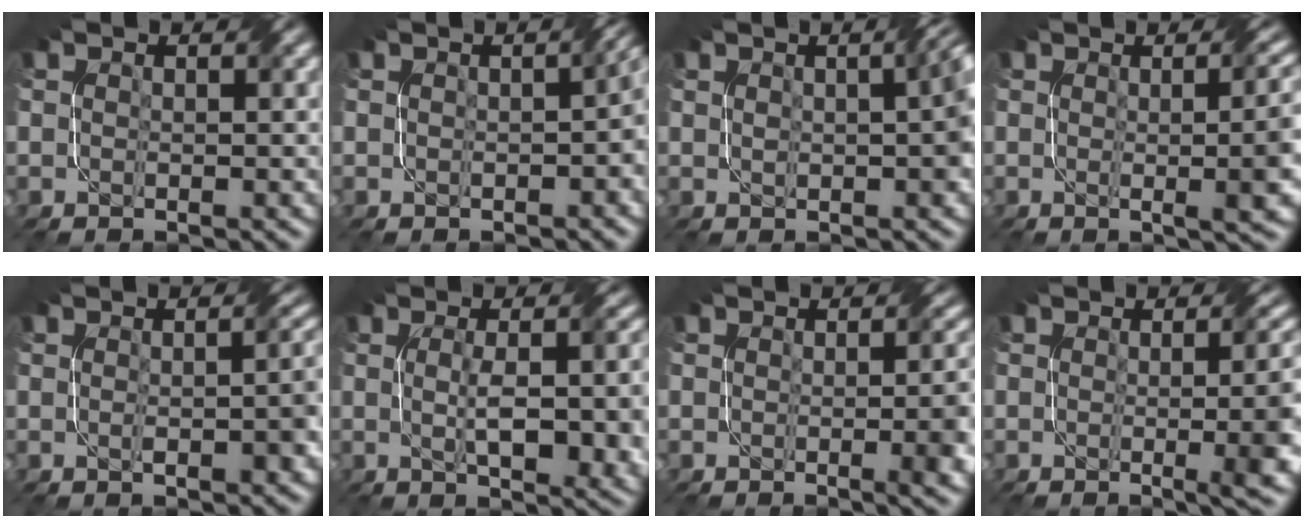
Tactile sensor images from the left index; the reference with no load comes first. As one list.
[{"total": 2.7, "force": [-0.5, 0.8, 2.5], "torque": [-0.028, 0.004, -0.005]}, {"total": 3.3, "force": [0.3, 0.8, 3.2], "torque": [-0.049, 0.010, 0.006]}, {"total": 7.7, "force": [0.1, 2.6, 7.3], "torque": [-0.051, 0.012, -0.001]}, {"total": 4.4, "force": [-0.3, 1.4, 4.2], "torque": [-0.038, 0.009, -0.002]}, {"total": 9.3, "force": [-0.7, 3.3, 8.6], "torque": [-0.109, 0.000, -0.003]}, {"total": 5.4, "force": [-0.6, 1.8, 5.1], "torque": [-0.041, 0.000, -0.004]}, {"total": 9.2, "force": [-0.6, 3.6, 8.5], "torque": [-0.054, 0.006, -0.009]}]